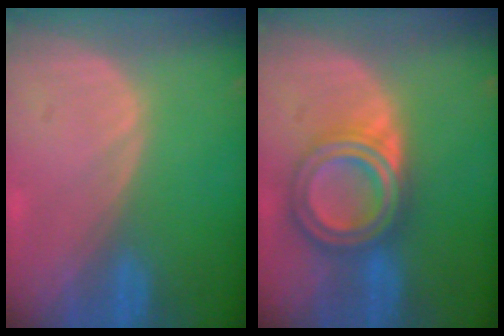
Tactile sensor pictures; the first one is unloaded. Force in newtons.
{"total": 7.7, "press": 7.6, "slide": 0.5}